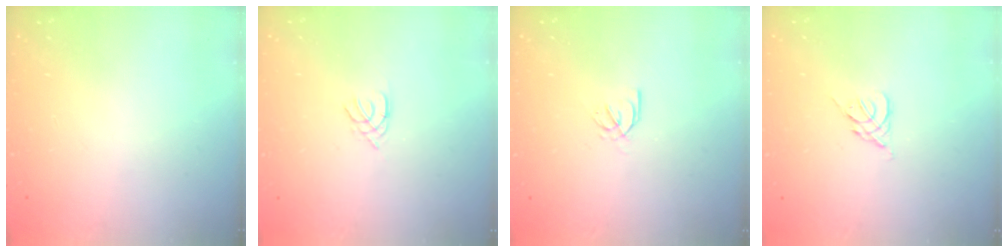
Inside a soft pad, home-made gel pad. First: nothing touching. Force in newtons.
{"total": 1.4, "press": 1.4, "slide": 0.3}
{"total": 2.1, "press": 2.0, "slide": 0.5}
{"total": 2.6, "press": 2.5, "slide": 0.7}